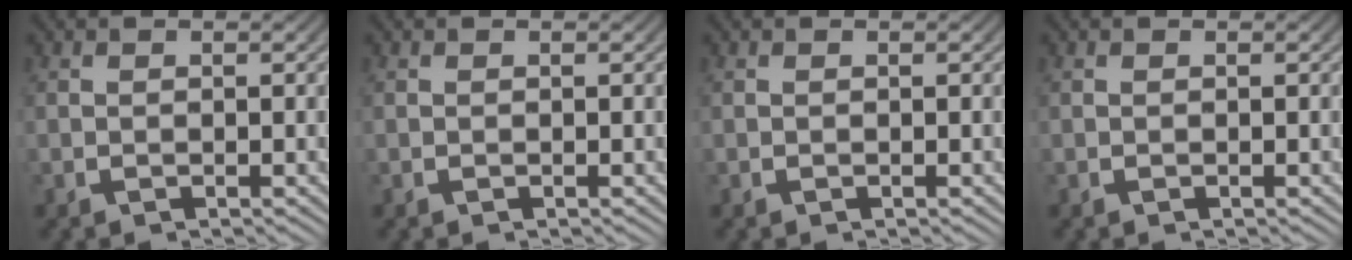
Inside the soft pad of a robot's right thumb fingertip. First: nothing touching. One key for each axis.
{"total": 0.0}
{"total": 0.0}
{"total": 0.0}